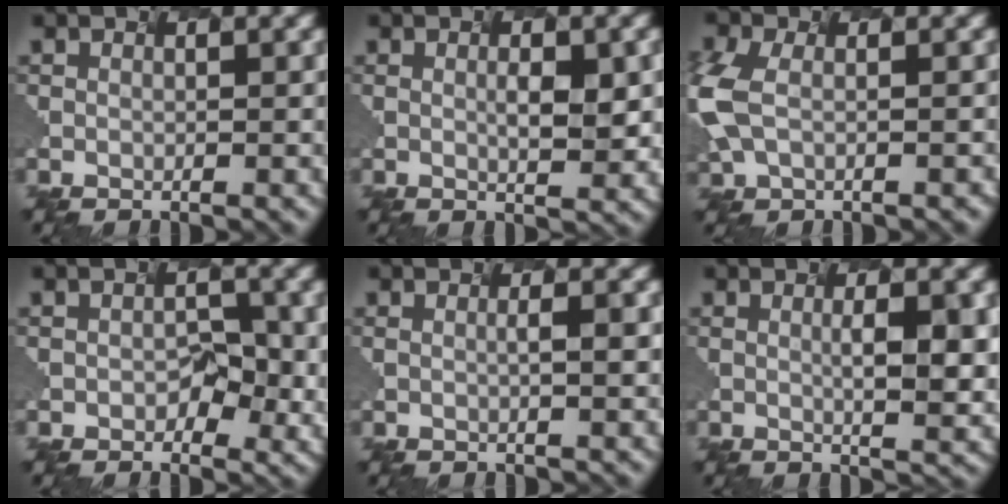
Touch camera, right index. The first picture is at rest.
{"total": 2.2, "force": [0.1, 0.3, 2.1], "torque": [-0.039, -0.003, 0.012]}
{"total": 5.0, "force": [-0.9, 3.1, 3.8], "torque": [-0.106, -0.001, -0.012]}
{"total": 2.2, "force": [-0.6, 1.5, 1.5], "torque": [-0.028, -0.005, -0.001]}
{"total": 1.3, "force": [-0.1, 0.2, 1.3], "torque": [-0.014, 0.005, -0.009]}
{"total": 3.5, "force": [0.2, 0.7, 3.4], "torque": [-0.049, 0.002, 0.013]}